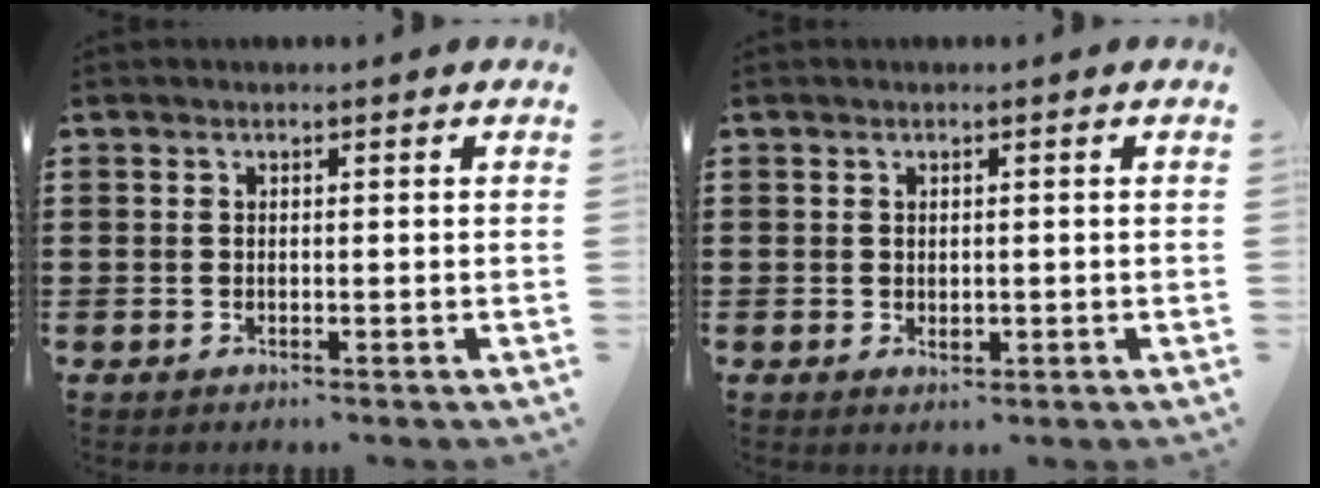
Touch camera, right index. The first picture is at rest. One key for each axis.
{"total": 0.8, "fx": 0.1, "fy": 0.6, "fz": 0.5, "tx": -0.010, "ty": 0.004, "tz": 0.001}